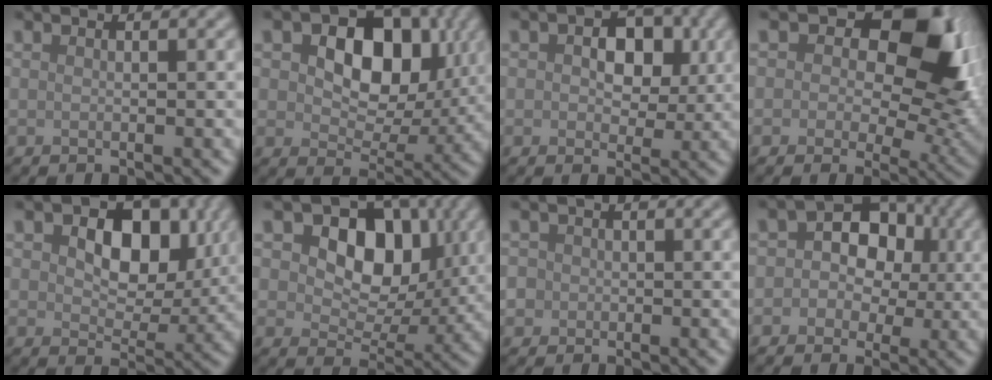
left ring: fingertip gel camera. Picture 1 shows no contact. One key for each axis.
{"total": 8.4, "fx": 1.9, "fy": 5.6, "fz": 5.9, "tx": -0.103, "ty": 0.001, "tz": 0.036}
{"total": 4.4, "fx": 0.7, "fy": 3.0, "fz": 3.1, "tx": -0.053, "ty": 0.000, "tz": 0.012}
{"total": 11.5, "fx": 3.4, "fy": 7.1, "fz": 8.3, "tx": -0.106, "ty": -0.001, "tz": 0.063}
{"total": 6.3, "fx": 1.4, "fy": 4.2, "fz": 4.5, "tx": -0.081, "ty": -0.003, "tz": 0.029}
{"total": 7.4, "fx": 2.2, "fy": 5.2, "fz": 4.8, "tx": -0.077, "ty": -0.003, "tz": 0.034}
{"total": 1.0, "fx": -0.5, "fy": 0.7, "fz": -0.4, "tx": 0.002, "ty": -0.002, "tz": 0.003}
{"total": 6.6, "fx": 0.7, "fy": 5.5, "fz": 3.5, "tx": -0.027, "ty": 0.032, "tz": -0.010}